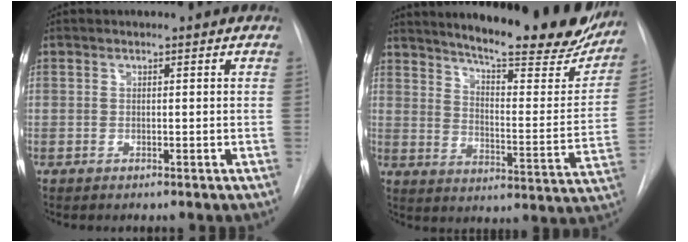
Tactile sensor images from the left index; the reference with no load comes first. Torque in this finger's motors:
{"motor_torque": [0.36, -0.55, 0.55, 0.13]}